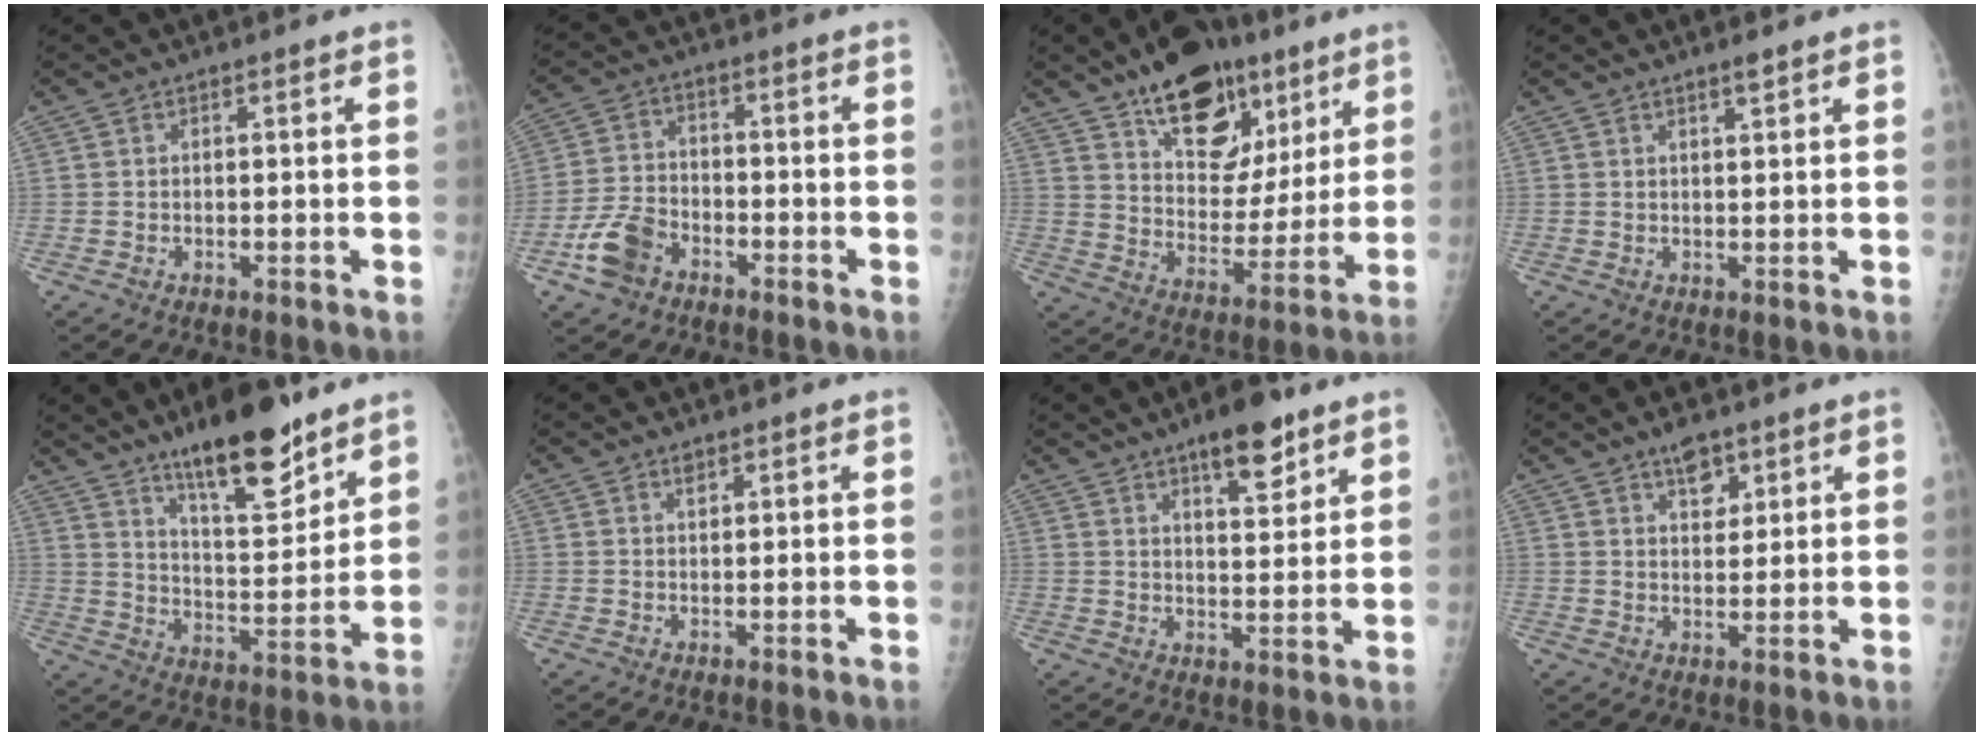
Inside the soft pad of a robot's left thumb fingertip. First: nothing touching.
{"total": 7.8, "force": [-4.3, 5.1, 4.1], "torque": [-0.080, 0.021, -0.082]}
{"total": 20.1, "force": [12.2, 11.1, 11.4], "torque": [-0.119, -0.055, 0.196]}
{"total": 1.7, "force": [1.3, 0.2, 1.2], "torque": [-0.017, -0.009, 0.022]}
{"total": 16.4, "force": [11.7, 4.8, 10.5], "torque": [-0.135, -0.080, 0.197]}
{"total": 1.1, "force": [0.8, 0.6, 0.6], "torque": [-0.004, -0.005, 0.012]}
{"total": 9.5, "force": [6.1, 3.3, 6.5], "torque": [-0.078, -0.034, 0.092]}
{"total": 4.8, "force": [3.1, 2.4, 2.7], "torque": [-0.025, -0.020, 0.050]}